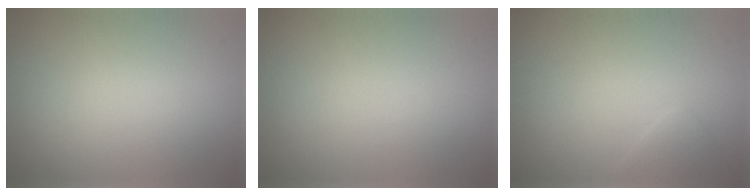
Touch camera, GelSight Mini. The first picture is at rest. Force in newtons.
{"total": 0.0}
{"total": 1.1, "press": 1.1, "slide": 0.0}